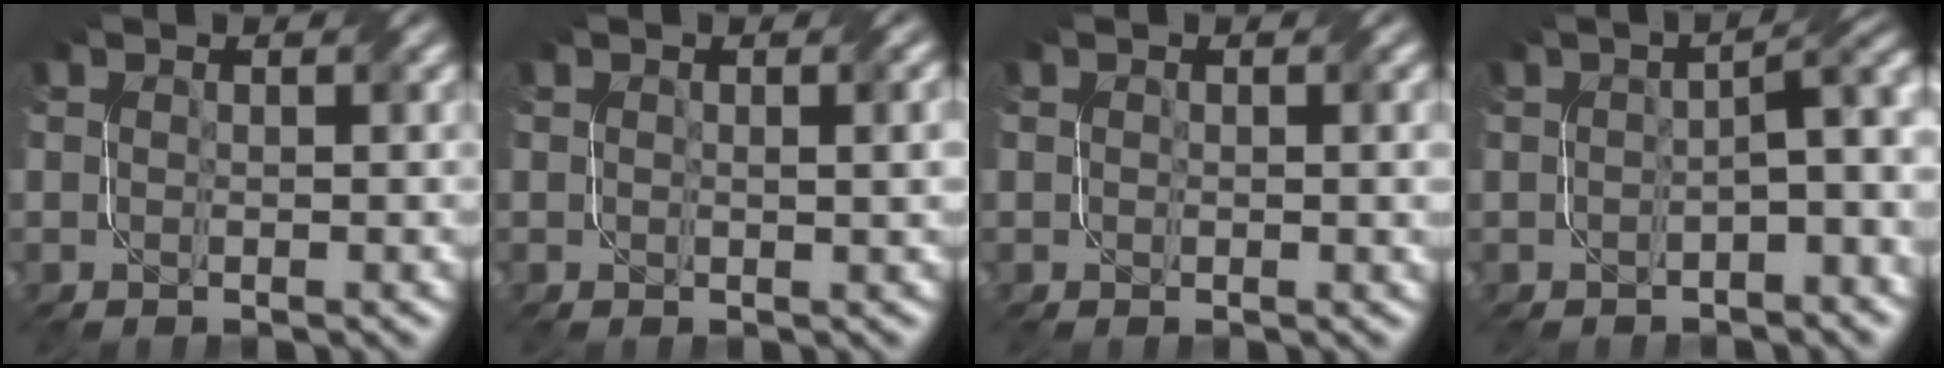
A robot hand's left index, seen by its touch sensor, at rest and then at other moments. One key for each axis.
{"total": 1.7, "fx": 0.5, "fy": 0.5, "fz": 1.5, "tx": -0.020, "ty": 0.003, "tz": 0.009}
{"total": 1.5, "fx": 0.5, "fy": 0.6, "fz": 1.2, "tx": -0.013, "ty": 0.000, "tz": 0.010}
{"total": 4.5, "fx": -0.9, "fy": 1.2, "fz": 4.3, "tx": -0.053, "ty": 0.014, "tz": -0.017}